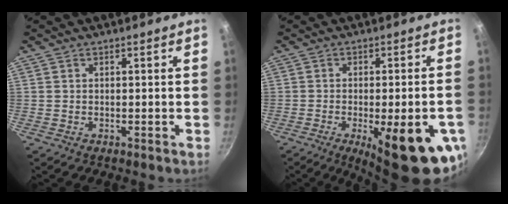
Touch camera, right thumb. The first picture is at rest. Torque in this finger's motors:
{"motor_torque": [2.61, 2.38, 2.04, -0.64, 0.39]}